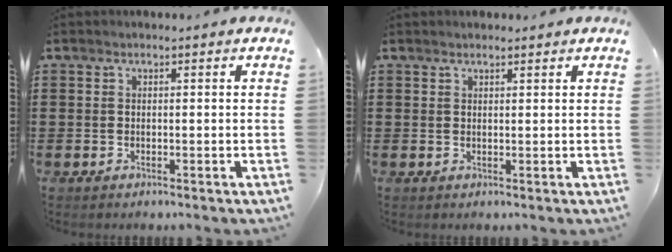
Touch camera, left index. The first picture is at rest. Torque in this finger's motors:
{"motor_torque": [0.22, 0.19, 0.01, 0.00]}